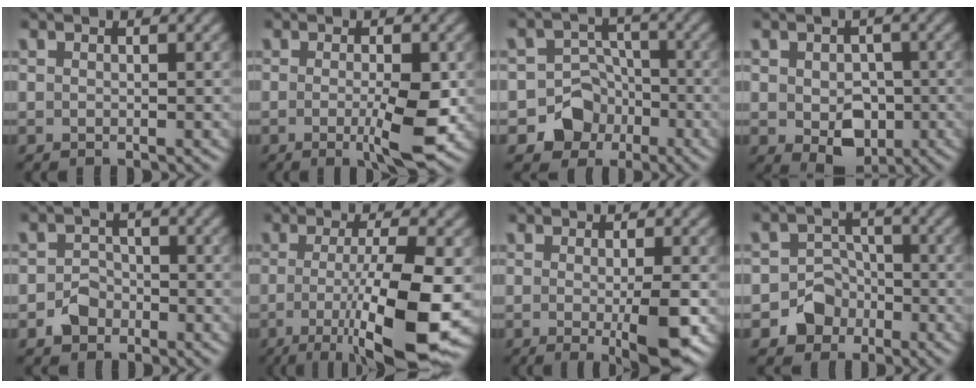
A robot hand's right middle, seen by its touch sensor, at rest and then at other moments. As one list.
[{"total": 4.3, "force": [-0.7, 0.8, 4.2], "torque": [-0.070, -0.011, -0.011]}, {"total": 5.2, "force": [-2.6, 4.4, 1.1], "torque": [0.018, 0.009, -0.059]}, {"total": 4.6, "force": [-0.9, 3.2, 3.1], "torque": [-0.048, -0.012, -0.011]}, {"total": 2.0, "force": [-1.1, 1.6, 0.6], "torque": [-0.003, 0.006, -0.023]}, {"total": 10.8, "force": [-2.5, 2.4, 10.2], "torque": [-0.153, -0.024, -0.039]}, {"total": 4.4, "force": [-0.9, 0.7, 4.3], "torque": [-0.065, -0.011, -0.010]}, {"total": 3.5, "force": [-1.8, 3.0, 0.6], "torque": [0.017, 0.010, -0.036]}]